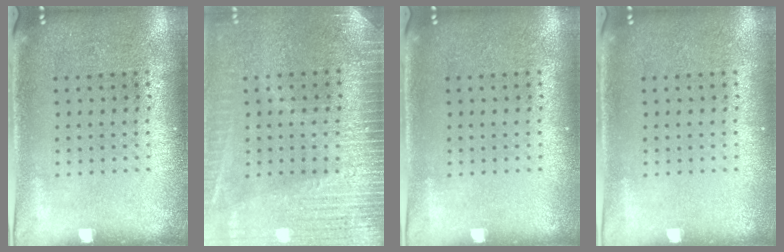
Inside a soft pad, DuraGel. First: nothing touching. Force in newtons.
{"total": 3.5, "press": 3.0, "slide": 1.7}
{"total": 0.0}
{"total": 0.0}